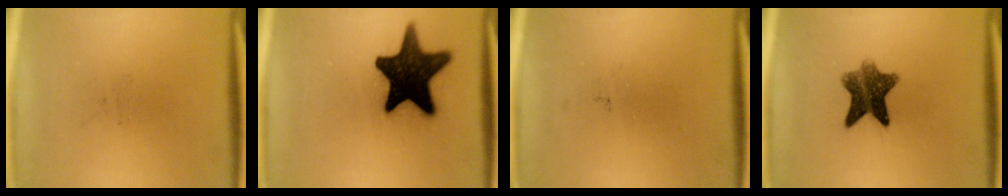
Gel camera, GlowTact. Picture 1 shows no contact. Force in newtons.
{"total": 18.4}
{"total": 0.0}
{"total": 8.1}